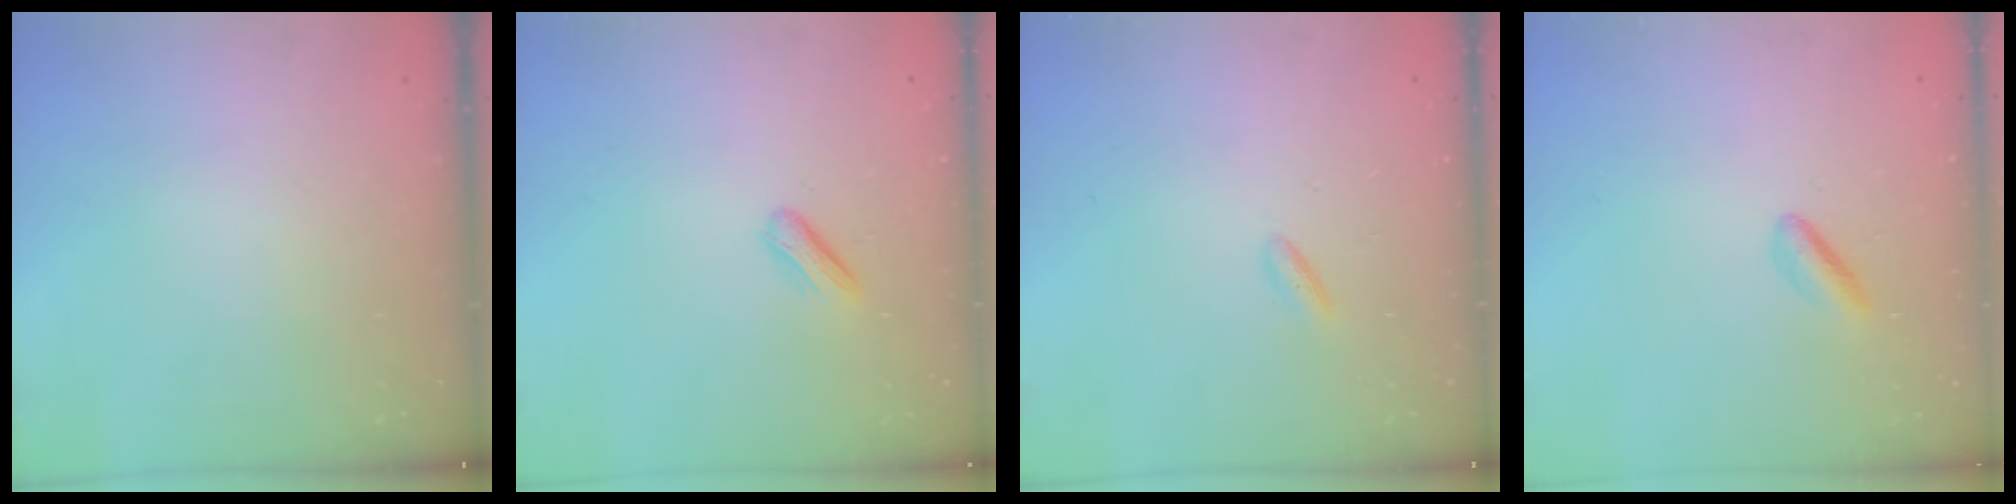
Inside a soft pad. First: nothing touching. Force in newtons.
{"total": 3.7, "press": 3.6, "slide": 1.0}
{"total": 2.3, "press": 2.2, "slide": 0.4}
{"total": 2.0, "press": 1.7, "slide": 1.0}